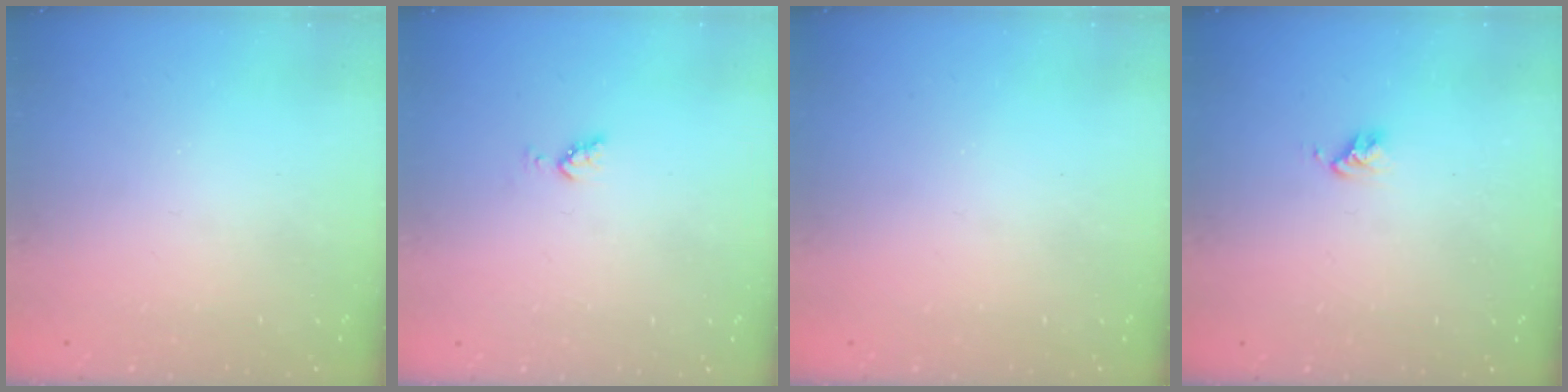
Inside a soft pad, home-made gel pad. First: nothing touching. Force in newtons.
{"total": 3.6, "press": 3.5, "slide": 0.9}
{"total": 0.0}
{"total": 2.7, "press": 2.6, "slide": 0.4}